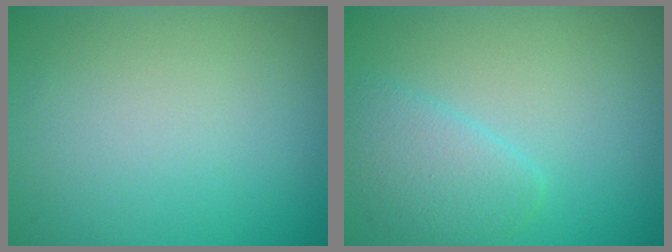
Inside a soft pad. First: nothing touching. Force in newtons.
{"total": 2.7, "press": 2.7, "slide": 0.2}